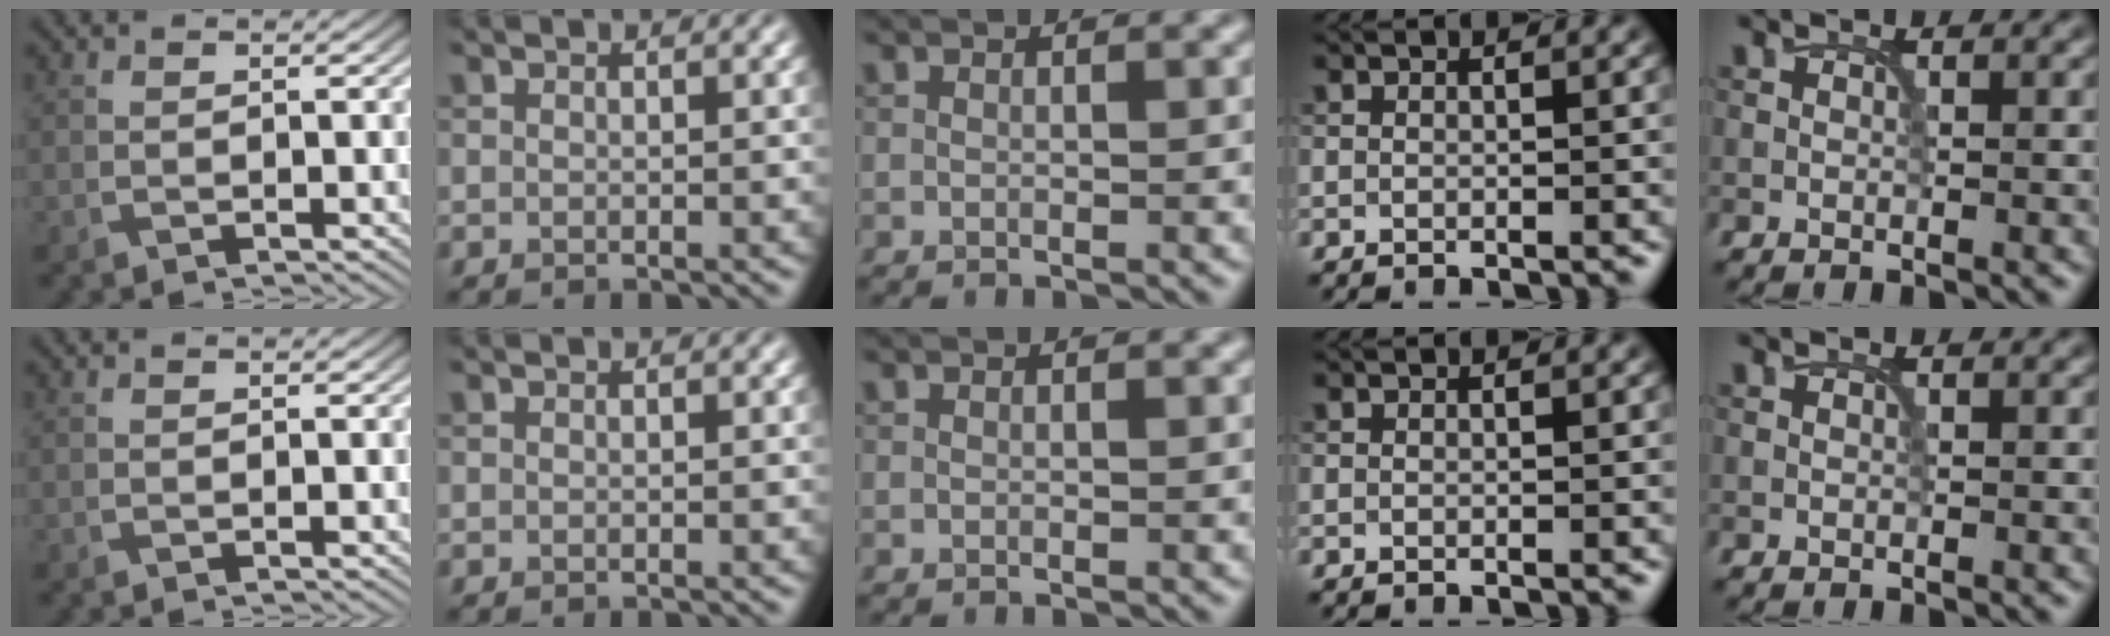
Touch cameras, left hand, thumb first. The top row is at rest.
{}